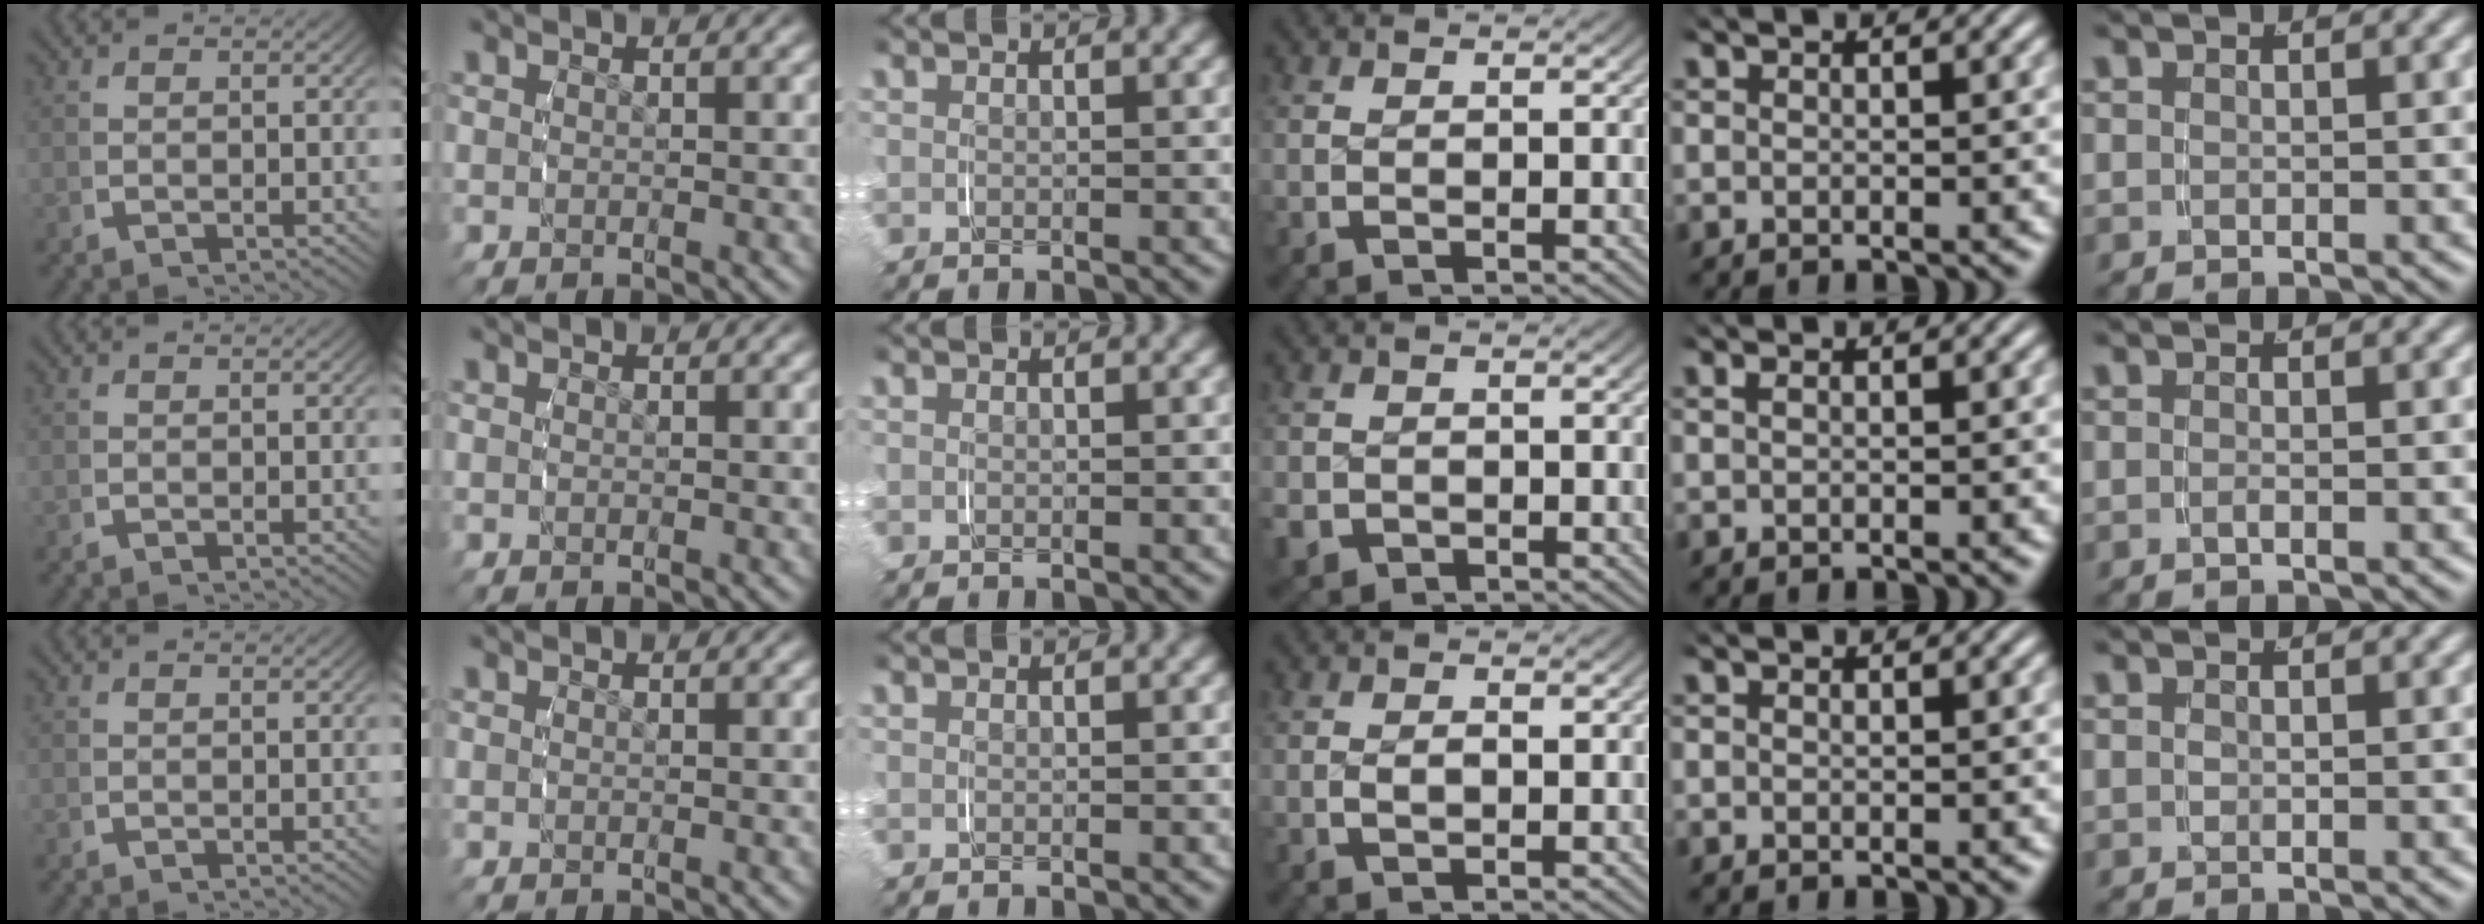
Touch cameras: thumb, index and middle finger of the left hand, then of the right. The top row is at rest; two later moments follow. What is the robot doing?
{"motion": "grasp_and_lifting", "object": "paper"}